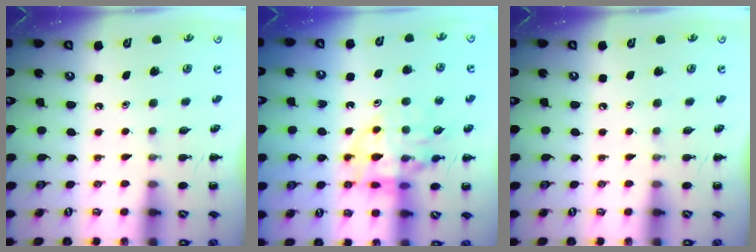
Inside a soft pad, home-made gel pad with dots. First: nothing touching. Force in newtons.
{"total": 13.6, "press": 13.4, "slide": 2.5}
{"total": 0.0}